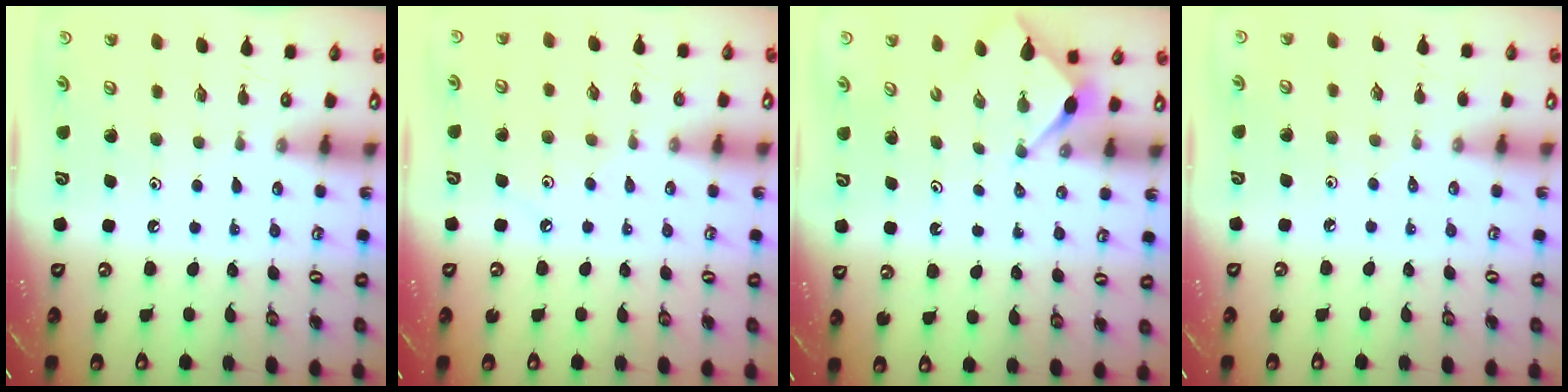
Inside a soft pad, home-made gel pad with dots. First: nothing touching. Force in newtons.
{"total": 4.4, "press": 4.4, "slide": 0.5}
{"total": 2.8, "press": 2.8, "slide": 0.3}
{"total": 2.1, "press": 2.1, "slide": 0.4}